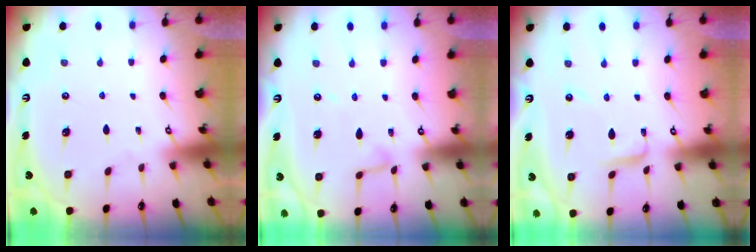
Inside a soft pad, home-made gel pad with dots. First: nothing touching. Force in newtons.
{"total": 4.2, "press": 4.2, "slide": 0.2}
{"total": 4.0, "press": 4.0, "slide": 0.2}